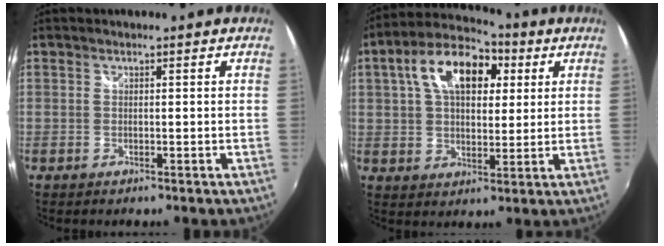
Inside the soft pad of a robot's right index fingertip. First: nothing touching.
{"total": 15.3, "force": [5.3, 8.9, 11.3], "torque": [-0.211, 0.041, 0.080]}